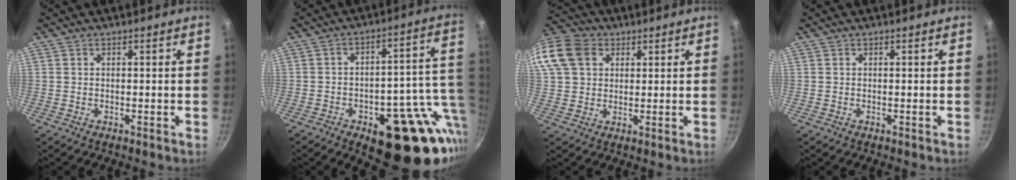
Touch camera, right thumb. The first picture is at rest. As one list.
[{"total": 20.9, "force": [-4.8, 10.0, 17.7], "torque": [-0.181, 0.020, -0.057]}, {"total": 16.5, "force": [5.6, 12.9, 8.6], "torque": [-0.192, 0.029, 0.095]}, {"total": 0.0}]